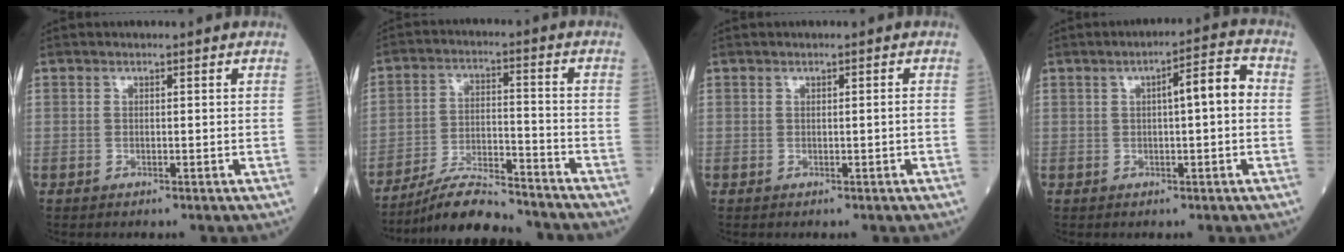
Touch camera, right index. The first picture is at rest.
{"total": 11.2, "force": [-10.4, 1.1, 4.0], "torque": [-0.069, 0.000, -0.182]}
{"total": 0.8, "force": [-0.1, 0.0, 0.8], "torque": [-0.012, -0.001, 0.001]}
{"total": 5.9, "force": [0.6, 0.8, 5.8], "torque": [-0.088, 0.019, 0.004]}